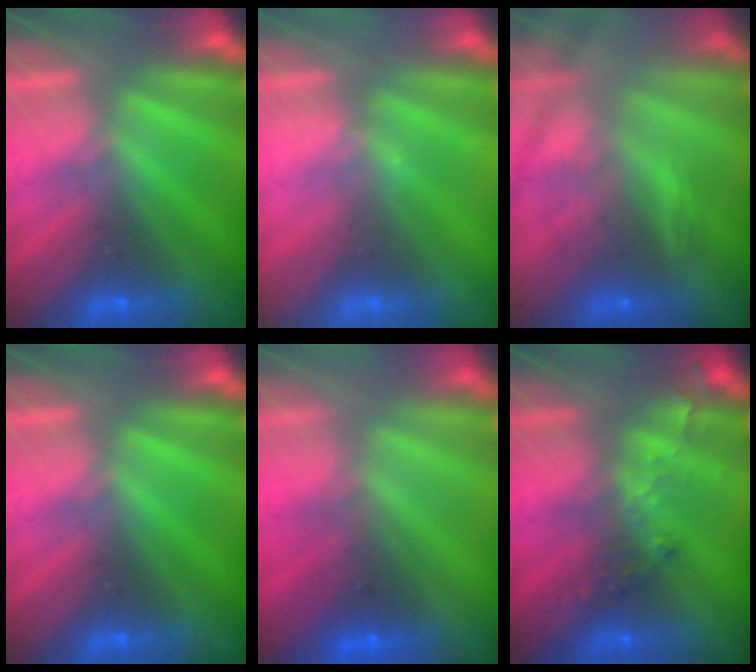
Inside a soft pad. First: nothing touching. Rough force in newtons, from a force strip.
{"total": 2.1}
{"total": 4.2}
{"total": 0.0}
{"total": 1.9}
{"total": 2.8}